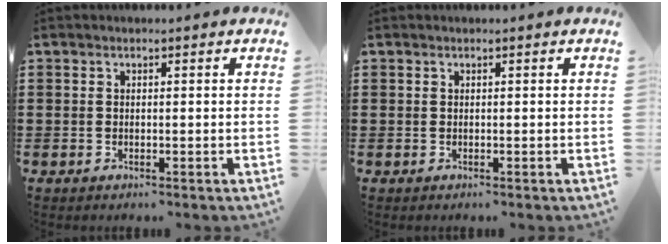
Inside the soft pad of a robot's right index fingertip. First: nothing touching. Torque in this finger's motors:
{"motor_torque": [-1.18, 0.96, -1.05, -0.21]}